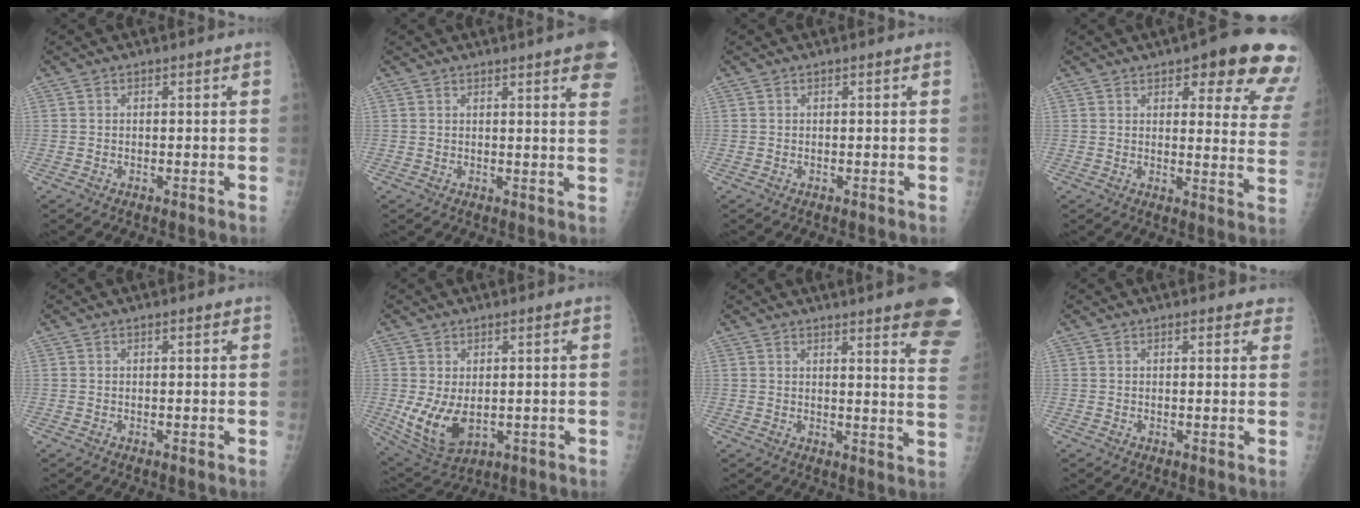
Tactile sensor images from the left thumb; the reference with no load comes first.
{"total": 9.1, "force": [5.7, 1.2, 6.9], "torque": [-0.067, -0.010, 0.056]}
{"total": 0.0}
{"total": 17.7, "force": [10.6, 5.7, 12.9], "torque": [-0.116, -0.040, 0.116]}
{"total": 0.7, "force": [0.5, 0.2, 0.5], "torque": [-0.008, -0.002, 0.007]}
{"total": 8.8, "force": [-0.2, 5.3, 7.0], "torque": [-0.124, -0.019, 0.016]}
{"total": 17.7, "force": [12.9, 2.2, 11.9], "torque": [-0.126, -0.071, 0.136]}
{"total": 3.2, "force": [2.6, 1.2, 1.4], "torque": [0.009, -0.003, 0.024]}